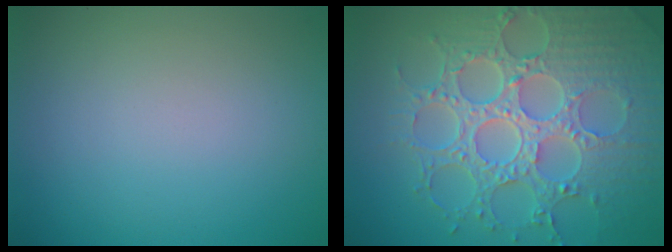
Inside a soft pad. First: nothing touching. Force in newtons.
{"total": 8.7, "press": 6.3, "slide": 6.0}